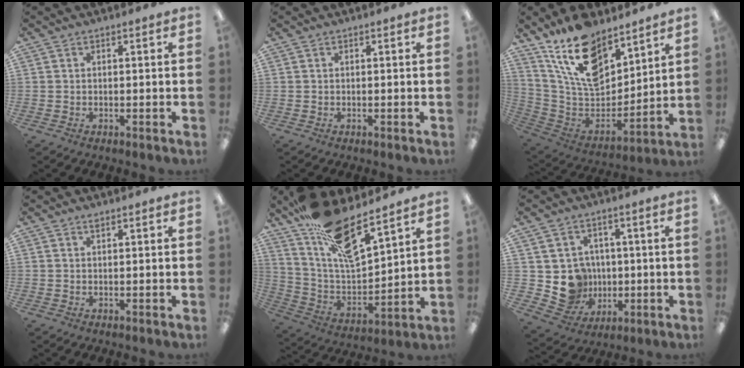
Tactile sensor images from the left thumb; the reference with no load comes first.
{"total": 0.0}
{"total": 18.3, "force": [12.6, 9.5, 9.3], "torque": [-0.174, -0.073, 0.231]}
{"total": 0.8, "force": [0.6, 0.2, 0.4], "torque": [-0.012, 0.001, 0.011]}
{"total": 17.2, "force": [12.7, 4.9, 10.5], "torque": [-0.201, -0.084, 0.225]}
{"total": 9.0, "force": [0.1, 8.9, 1.6], "torque": [-0.046, -0.001, 0.019]}